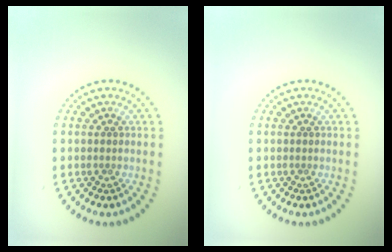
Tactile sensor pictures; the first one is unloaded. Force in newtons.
{"total": 0.0}